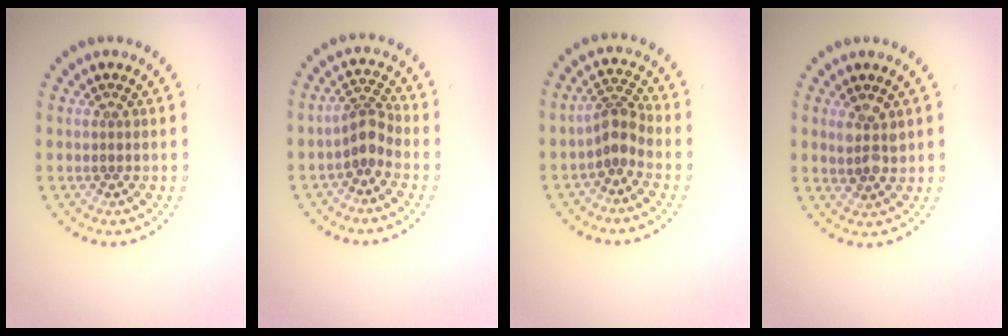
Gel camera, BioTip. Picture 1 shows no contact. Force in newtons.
{"total": 2.4, "press": 1.8, "slide": 1.5}
{"total": 2.6, "press": 2.0, "slide": 1.6}
{"total": 2.3, "press": 2.1, "slide": 0.8}